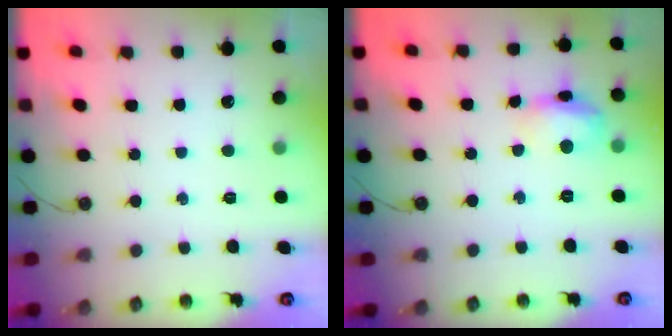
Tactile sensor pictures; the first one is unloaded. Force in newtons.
{"total": 12.1, "press": 12.1, "slide": 0.9}